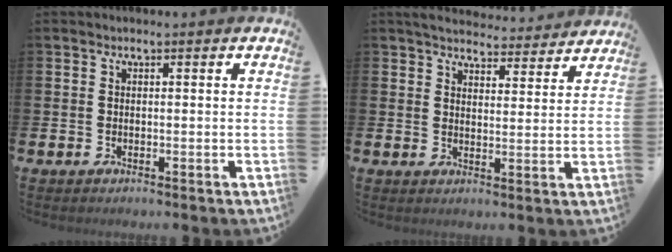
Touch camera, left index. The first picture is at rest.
{"total": 4.6, "force": [4.5, 0.9, 0.4], "torque": [-0.016, -0.034, 0.077]}